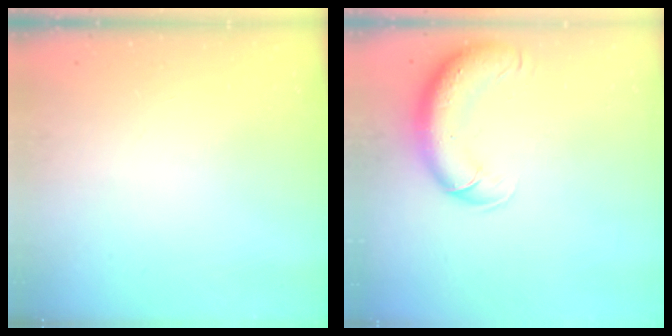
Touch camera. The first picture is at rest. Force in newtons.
{"total": 11.0, "press": 10.6, "slide": 2.8}